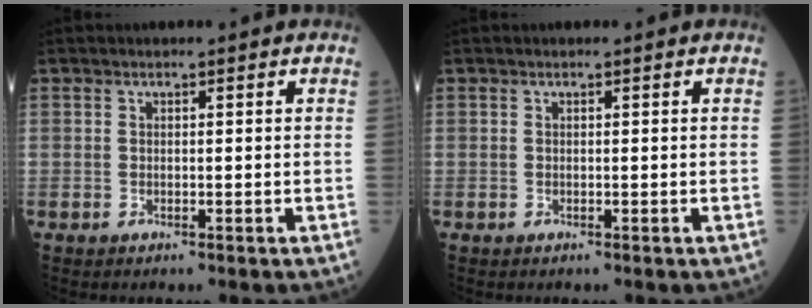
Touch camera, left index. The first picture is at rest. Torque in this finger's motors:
{"motor_torque": [0.04, 0.01, 0.00, 0.00]}